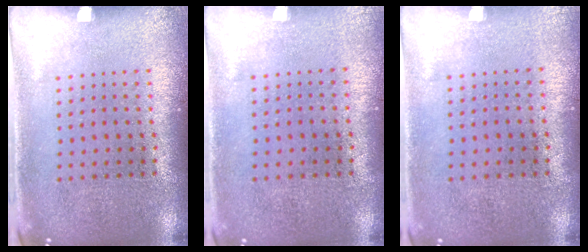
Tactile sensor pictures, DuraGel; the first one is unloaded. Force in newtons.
{"total": 0.0}
{"total": 0.0}